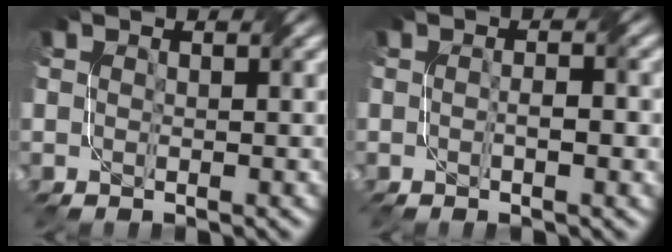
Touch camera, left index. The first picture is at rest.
{"total": 2.3, "force": [-0.2, 0.6, 2.2], "torque": [-0.035, -0.003, -0.005]}